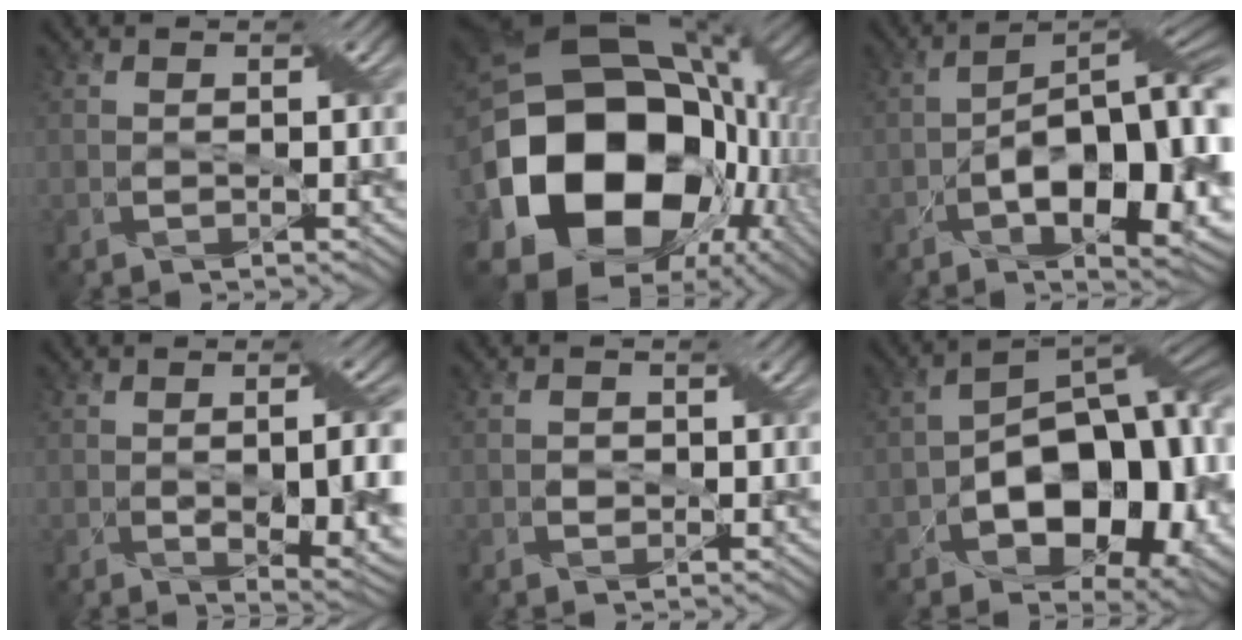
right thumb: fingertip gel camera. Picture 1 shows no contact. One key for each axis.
{"total": 23.0, "fx": -2.6, "fy": 16.7, "fz": 15.6, "tx": -0.366, "ty": -0.042, "tz": -0.016}
{"total": 17.6, "fx": -3.5, "fy": 8.2, "fz": 15.1, "tx": -0.207, "ty": -0.008, "tz": -0.046}
{"total": 8.7, "fx": -1.5, "fy": 3.3, "fz": 8.0, "tx": -0.123, "ty": -0.018, "tz": -0.008}
{"total": 1.1, "fx": -0.2, "fy": 0.9, "fz": 0.4, "tx": -0.008, "ty": -0.002, "tz": -0.007}
{"total": 16.1, "fx": -2.9, "fy": 9.9, "fz": 12.3, "tx": -0.166, "ty": -0.005, "tz": -0.048}